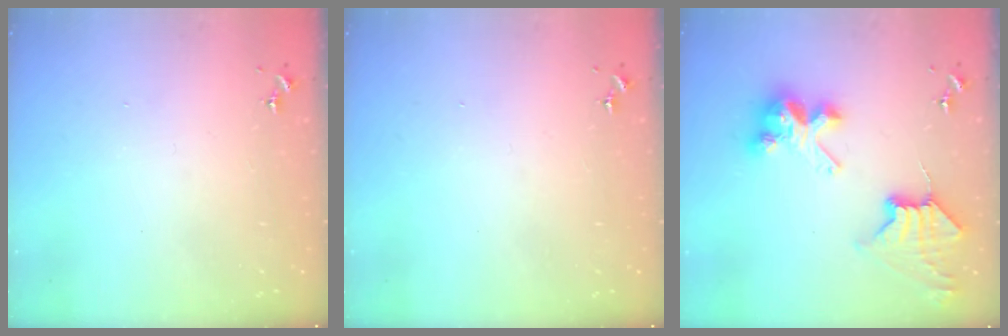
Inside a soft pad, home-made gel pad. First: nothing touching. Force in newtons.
{"total": 0.0}
{"total": 11.2, "press": 11.2, "slide": 1.3}